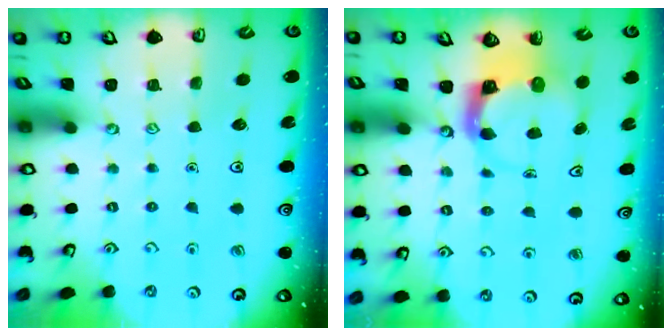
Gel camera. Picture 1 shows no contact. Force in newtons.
{"total": 3.7, "press": 3.7, "slide": 0.6}